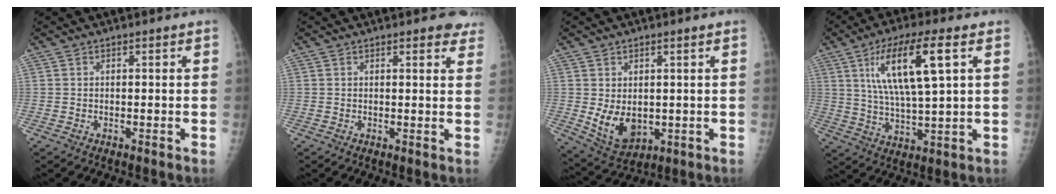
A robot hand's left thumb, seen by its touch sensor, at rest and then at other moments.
{"total": 4.0, "force": [3.2, 1.4, 1.9], "torque": [0.001, -0.011, 0.026]}
{"total": 7.7, "force": [-0.3, 5.5, 5.4], "torque": [-0.066, -0.016, 0.015]}
{"total": 14.9, "force": [5.2, 3.6, 13.5], "torque": [-0.256, -0.006, 0.095]}